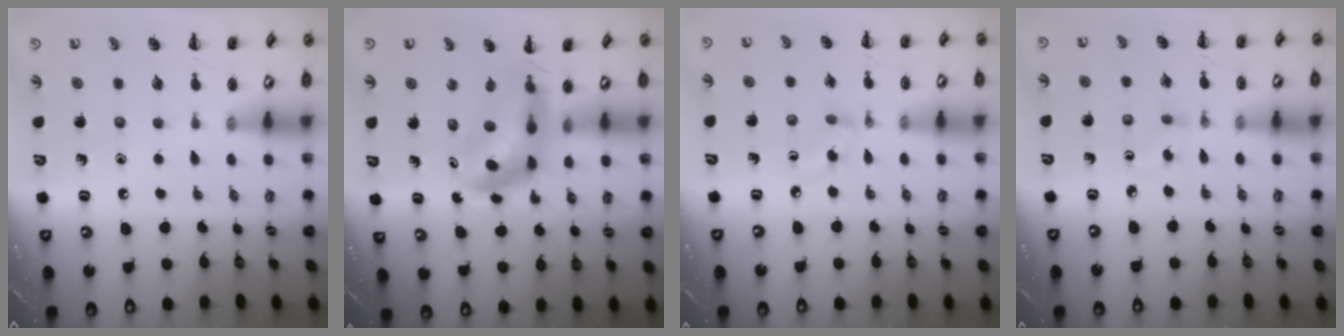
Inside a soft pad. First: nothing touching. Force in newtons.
{"total": 6.4, "press": 6.2, "slide": 1.3}
{"total": 2.9, "press": 2.7, "slide": 1.2}
{"total": 1.6, "press": 1.4, "slide": 0.8}